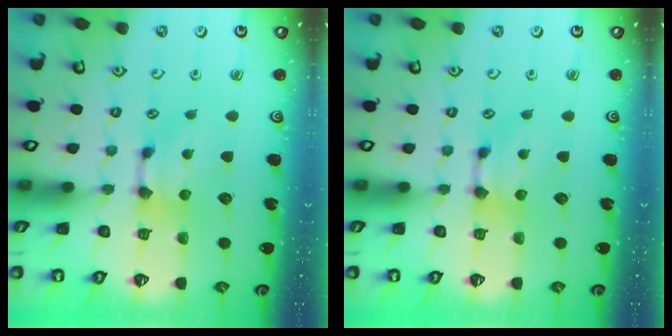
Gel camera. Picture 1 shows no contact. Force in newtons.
{"total": 0.0}